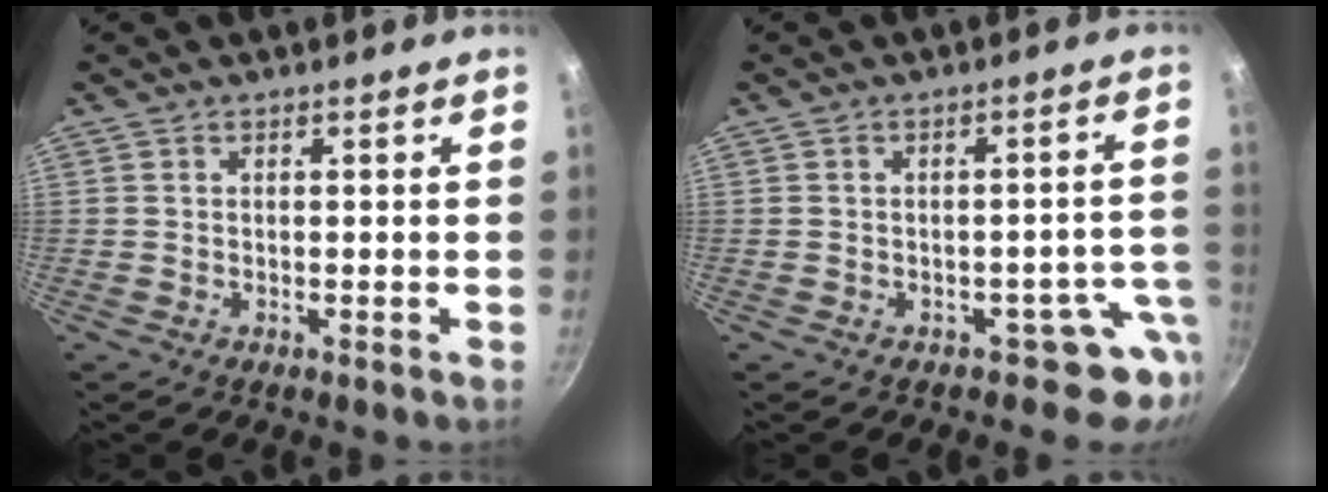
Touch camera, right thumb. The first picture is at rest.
{"total": 6.1, "force": [-3.2, 4.4, 2.7], "torque": [0.040, 0.043, -0.032]}